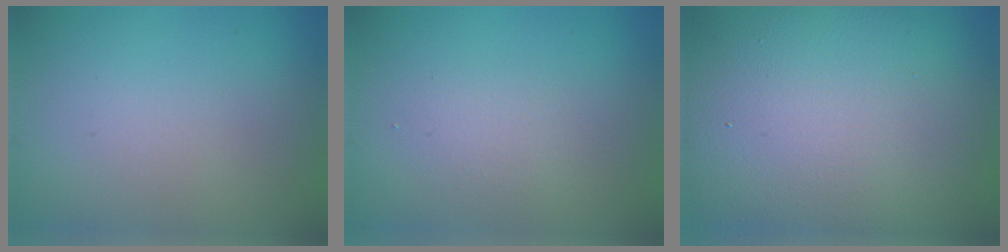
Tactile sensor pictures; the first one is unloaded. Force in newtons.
{"total": 1.7, "press": 1.6, "slide": 0.1}
{"total": 16.5, "press": 16.5, "slide": 0.9}